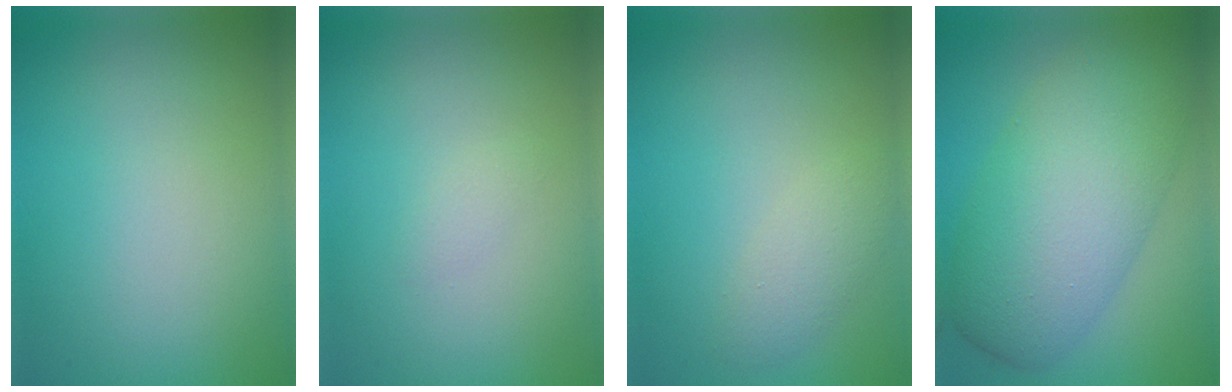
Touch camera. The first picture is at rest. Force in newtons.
{"total": 0.6, "press": 0.6, "slide": 0.1}
{"total": 2.0, "press": 2.0, "slide": 0.1}
{"total": 10.1, "press": 10.1, "slide": 0.3}